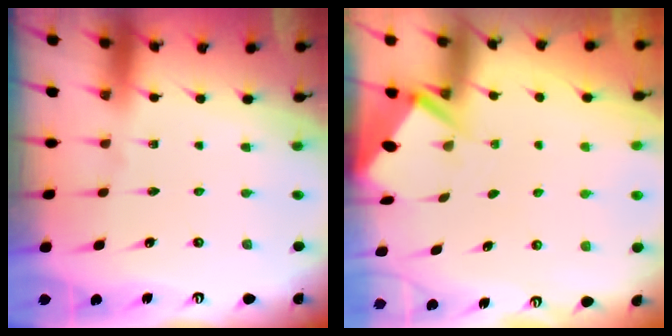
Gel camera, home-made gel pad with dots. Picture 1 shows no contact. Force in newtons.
{"total": 2.9, "press": 2.9, "slide": 0.4}